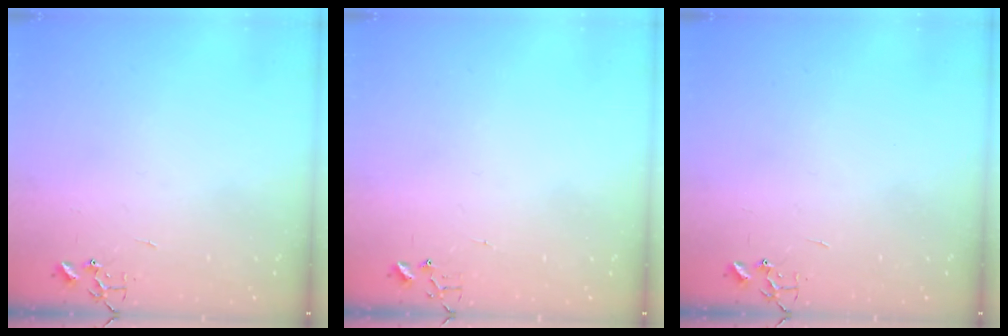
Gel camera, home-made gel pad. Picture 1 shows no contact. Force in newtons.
{"total": 3.6, "press": 3.6, "slide": 0.4}
{"total": 0.0}